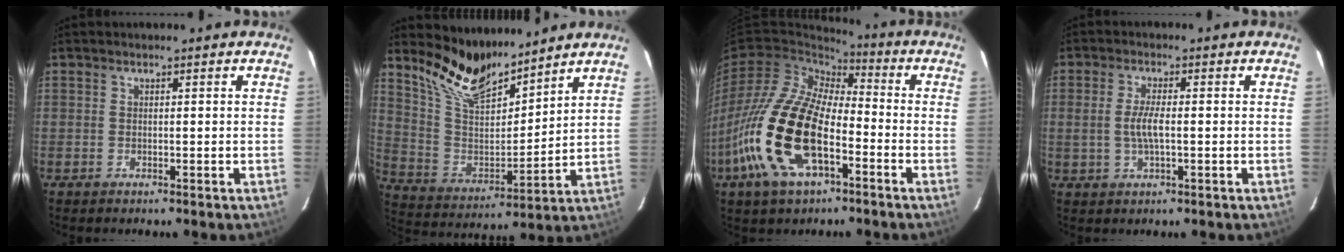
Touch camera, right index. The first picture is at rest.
{"total": 13.7, "force": [11.6, 4.0, 6.1], "torque": [-0.133, -0.006, 0.226]}
{"total": 19.4, "force": [-7.6, 9.4, 15.3], "torque": [-0.328, -0.012, -0.151]}
{"total": 4.3, "force": [-0.4, 1.2, 4.1], "torque": [-0.080, -0.002, -0.004]}